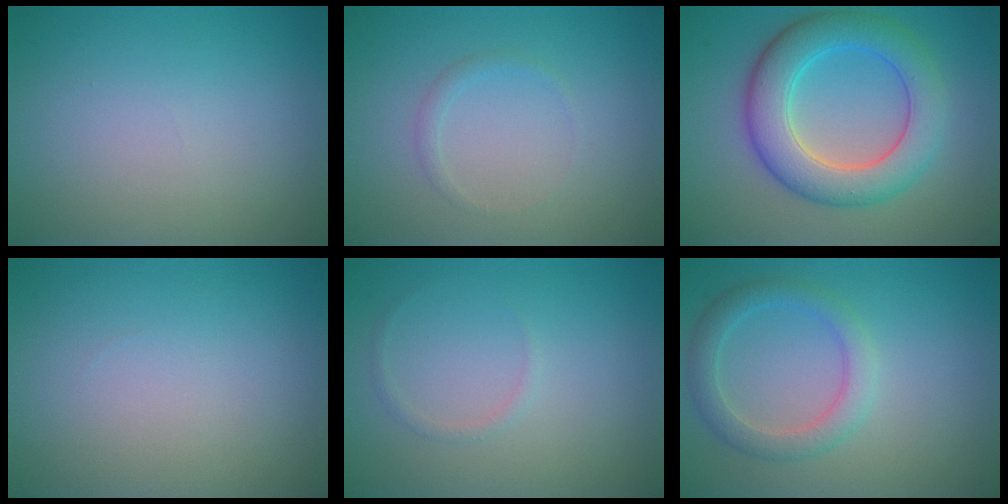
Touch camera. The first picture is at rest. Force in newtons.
{"total": 0.9, "press": 0.9, "slide": 0.1}
{"total": 7.1, "press": 7.0, "slide": 0.1}
{"total": 0.0}
{"total": 0.6, "press": 0.6, "slide": 0.1}
{"total": 2.9, "press": 2.9, "slide": 0.1}